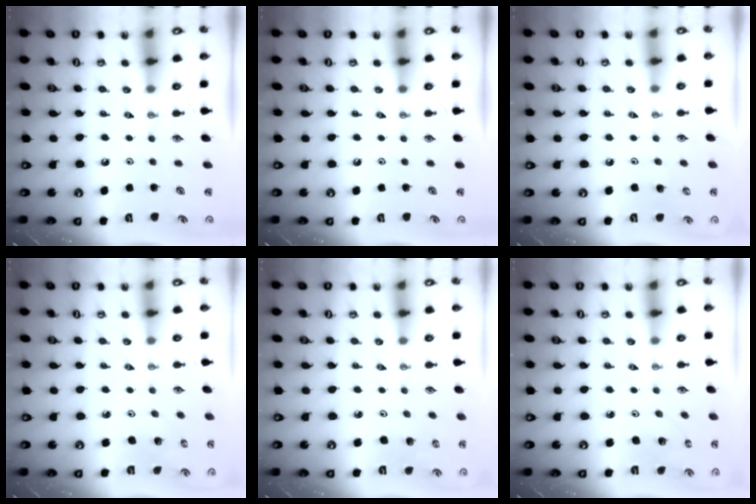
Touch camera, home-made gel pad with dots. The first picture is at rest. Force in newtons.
{"total": 0.0}
{"total": 5.0, "press": 5.0, "slide": 0.4}
{"total": 2.0, "press": 2.0, "slide": 0.2}
{"total": 3.9, "press": 3.5, "slide": 1.7}
{"total": 2.2, "press": 2.2, "slide": 0.2}